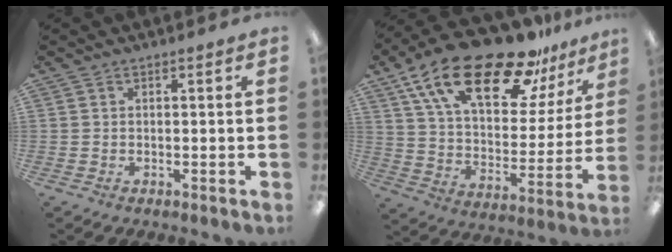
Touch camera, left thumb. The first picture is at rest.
{"total": 25.4, "force": [17.6, 9.9, 15.4], "torque": [-0.262, -0.106, 0.301]}